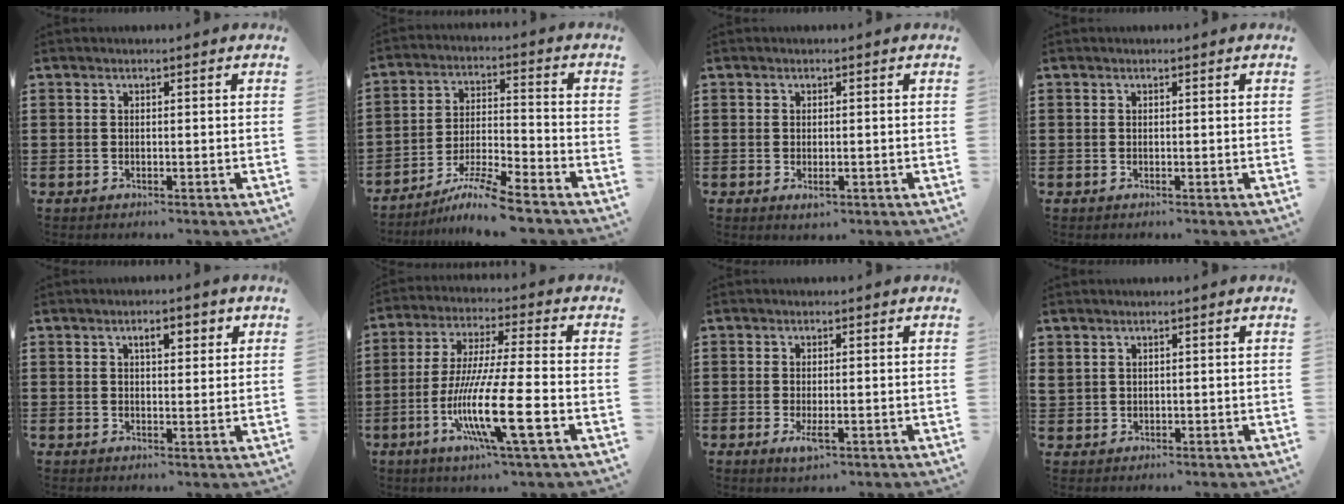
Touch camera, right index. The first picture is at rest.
{"total": 7.4, "force": [-6.5, -0.2, 3.6], "torque": [-0.076, -0.011, -0.126]}
{"total": 1.3, "force": [-0.4, 0.4, 1.2], "torque": [-0.023, -0.004, -0.006]}
{"total": 0.0}
{"total": 3.1, "force": [1.3, 1.2, 2.5], "torque": [-0.037, 0.002, 0.016]}
{"total": 15.4, "force": [-5.3, 1.8, 14.3], "torque": [-0.294, -0.014, -0.103]}
{"total": 2.2, "force": [-0.7, 0.6, 2.0], "torque": [-0.048, -0.008, -0.016]}
{"total": 1.3, "force": [1.0, 0.8, 0.2], "torque": [-0.007, 0.003, 0.021]}